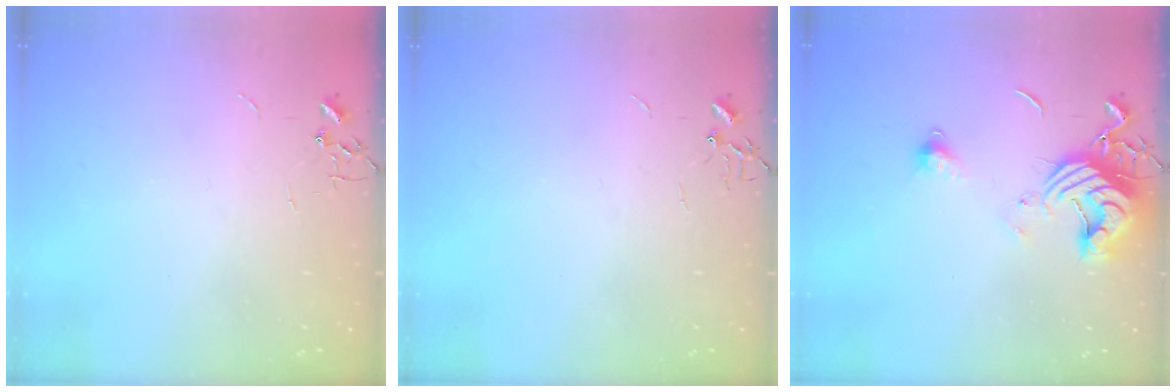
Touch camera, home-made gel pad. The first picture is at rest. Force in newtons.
{"total": 0.0}
{"total": 13.4, "press": 13.3, "slide": 1.4}